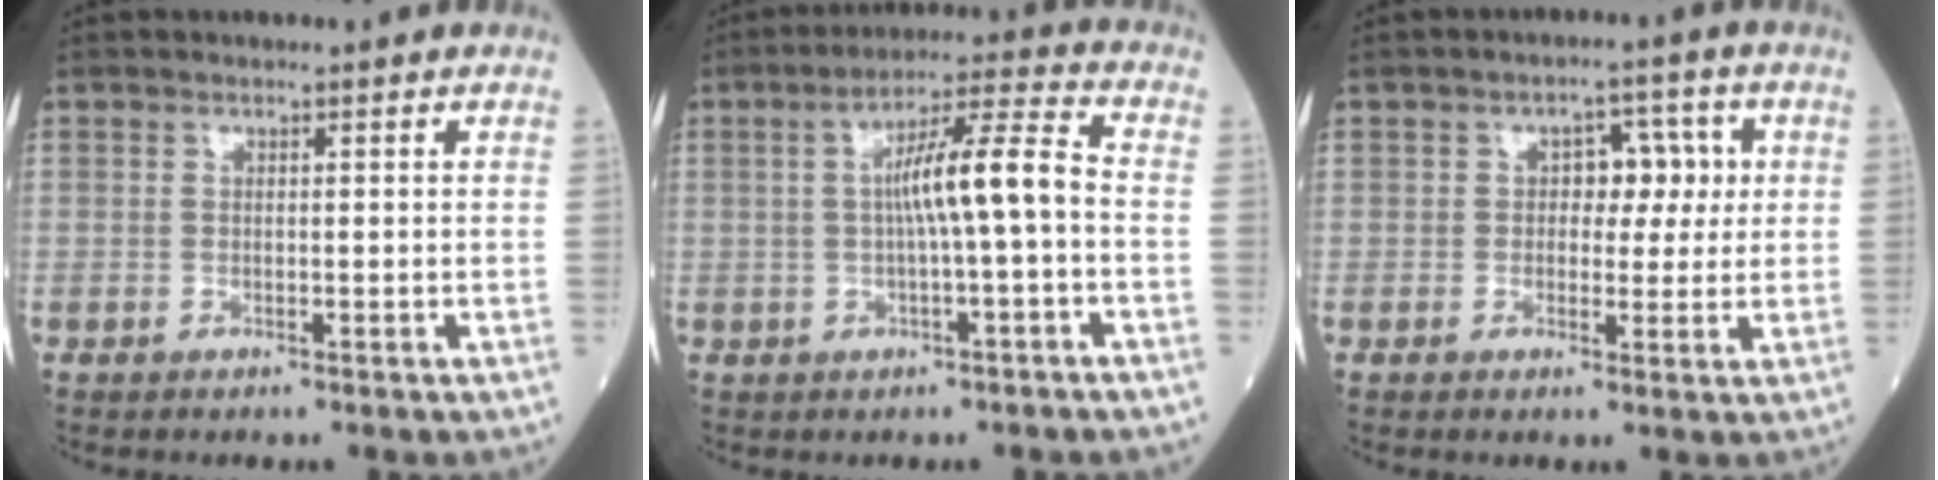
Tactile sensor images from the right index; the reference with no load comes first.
{"total": 8.9, "force": [-0.4, 0.3, 8.9], "torque": [-0.149, 0.023, -0.011]}
{"total": 5.1, "force": [0.8, 3.1, 4.0], "torque": [-0.049, 0.017, 0.012]}